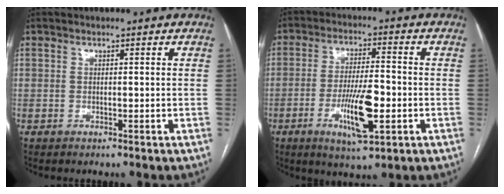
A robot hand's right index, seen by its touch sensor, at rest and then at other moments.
{"total": 9.8, "force": [-3.0, 2.0, 9.1], "torque": [-0.168, -0.008, -0.049]}